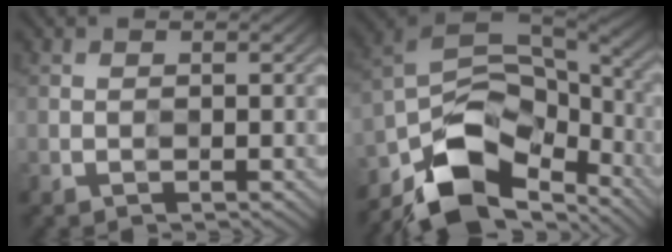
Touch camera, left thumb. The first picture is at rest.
{"total": 12.5, "force": [-8.5, 6.1, 6.9], "torque": [-0.137, -0.006, -0.165]}